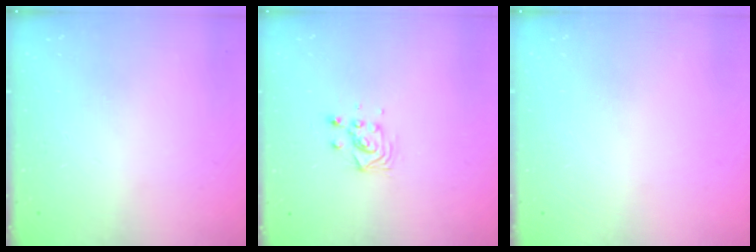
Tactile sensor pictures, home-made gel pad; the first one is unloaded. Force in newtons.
{"total": 4.1, "press": 4.1, "slide": 0.2}
{"total": 0.0}